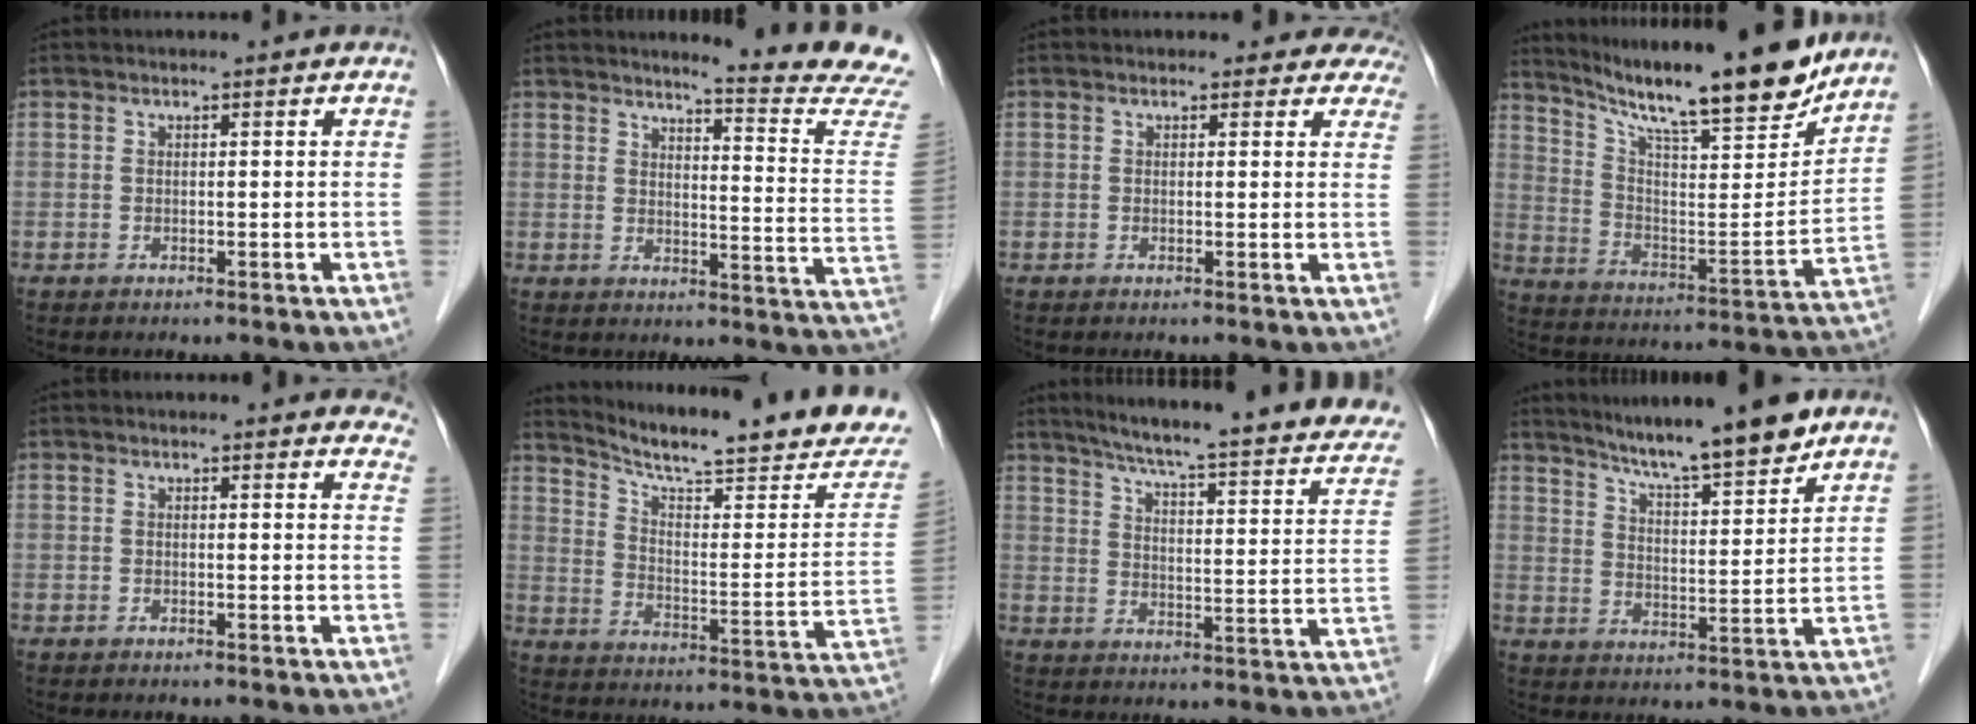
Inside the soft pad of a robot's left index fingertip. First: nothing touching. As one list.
[{"total": 14.0, "force": [13.3, -2.1, 3.8], "torque": [-0.052, -0.112, 0.143]}, {"total": 5.5, "force": [4.8, 2.6, -0.2], "torque": [0.038, -0.007, 0.022]}, {"total": 21.3, "force": [18.3, 2.0, 10.8], "torque": [-0.184, -0.026, 0.283]}, {"total": 9.8, "force": [9.3, 2.5, 2.1], "torque": [0.012, -0.008, 0.074]}, {"total": 20.8, "force": [18.5, 1.6, 9.2], "torque": [-0.142, -0.050, 0.249]}, {"total": 26.7, "force": [21.7, 3.2, 15.1], "torque": [-0.211, -0.030, 0.264]}, {"total": 12.0, "force": [10.3, 0.2, 6.1], "torque": [-0.095, 0.000, 0.162]}]